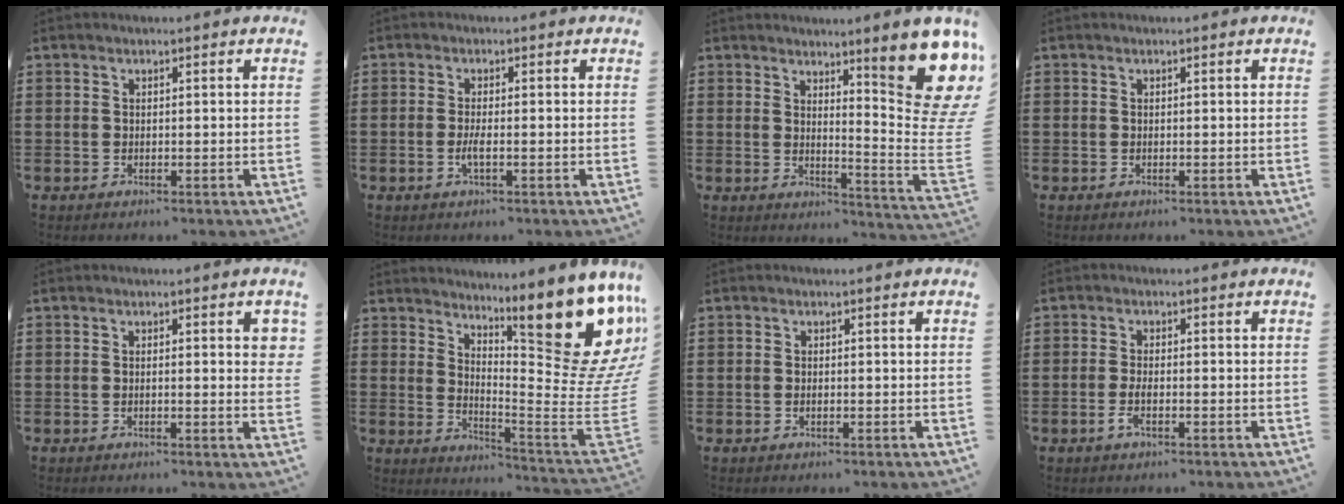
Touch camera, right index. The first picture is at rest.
{"total": 2.2, "force": [-0.8, 0.3, 2.0], "torque": [-0.043, -0.002, -0.016]}
{"total": 11.7, "force": [7.4, 2.3, 8.8], "torque": [-0.125, -0.072, 0.122]}
{"total": 0.0}
{"total": 1.9, "force": [0.1, 0.2, 1.9], "torque": [-0.034, -0.004, 0.002]}
{"total": 17.4, "force": [9.8, 5.2, 13.4], "torque": [-0.189, -0.082, 0.158]}
{"total": 0.5, "force": [-0.2, 0.3, 0.4], "torque": [-0.012, -0.003, -0.003]}
{"total": 2.3, "force": [-1.0, 0.4, 2.1], "torque": [-0.045, -0.007, -0.019]}